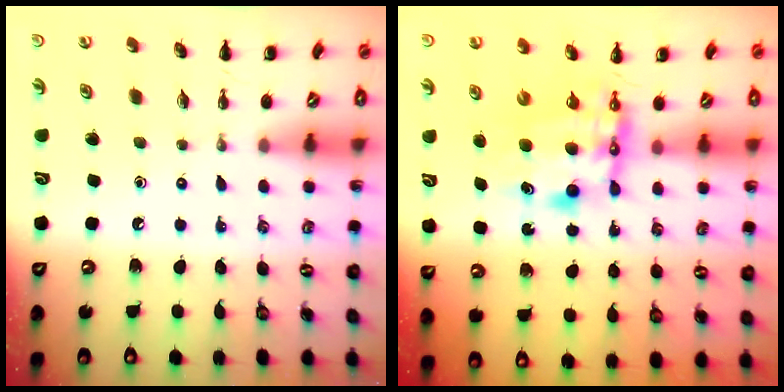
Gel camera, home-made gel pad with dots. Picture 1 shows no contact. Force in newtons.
{"total": 7.4, "press": 7.2, "slide": 1.8}